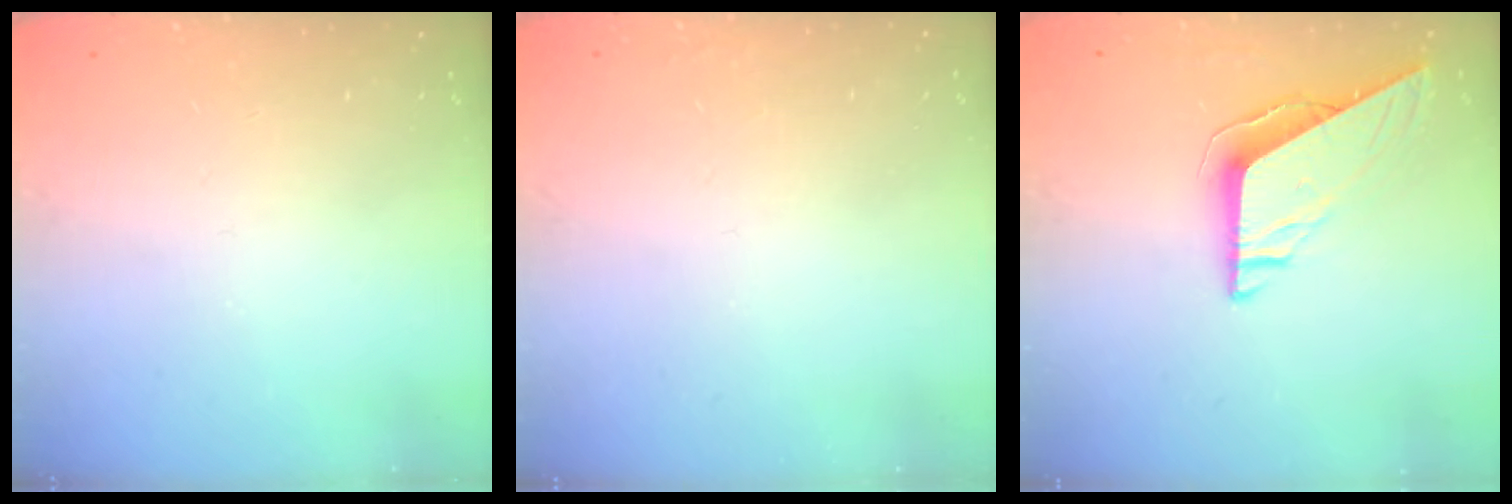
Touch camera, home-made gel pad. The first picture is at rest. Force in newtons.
{"total": 1.5, "press": 1.5, "slide": 0.1}
{"total": 9.5, "press": 9.4, "slide": 0.9}